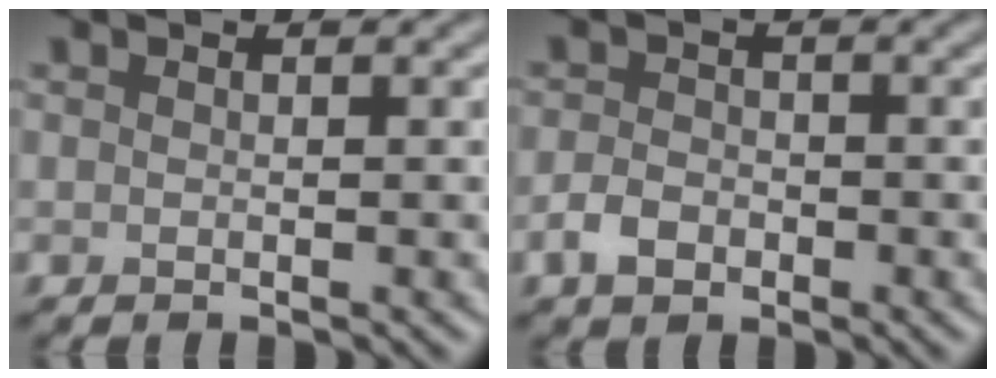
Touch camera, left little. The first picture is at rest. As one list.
[{"total": 2.4, "force": [-1.2, 1.7, 1.3], "torque": [-0.022, 0.001, -0.028]}]